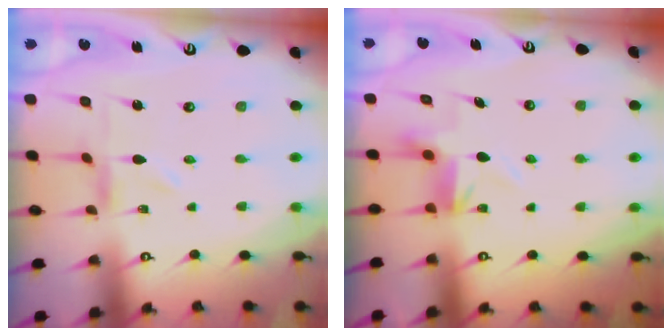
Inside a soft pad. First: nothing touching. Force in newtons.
{"total": 5.0, "press": 4.9, "slide": 0.3}